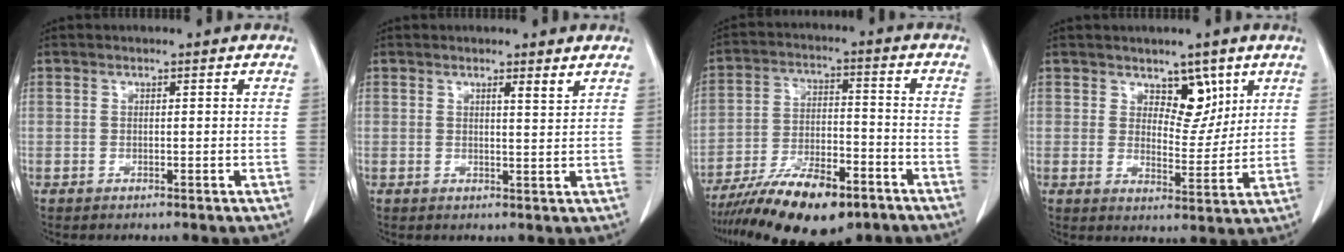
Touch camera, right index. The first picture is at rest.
{"total": 1.7, "force": [1.3, -0.3, 1.1], "torque": [-0.021, -0.010, 0.018]}
{"total": 15.6, "force": [-11.1, 5.0, 9.8], "torque": [-0.175, -0.009, -0.190]}
{"total": 5.7, "force": [3.4, 3.1, 3.5], "torque": [-0.041, -0.006, 0.055]}